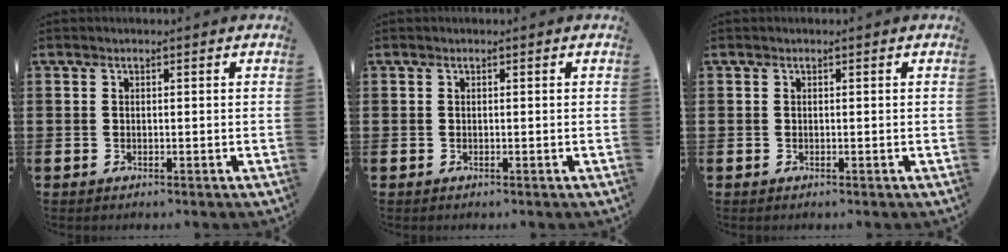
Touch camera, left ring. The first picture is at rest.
{"total": 0.0}
{"total": 0.0}